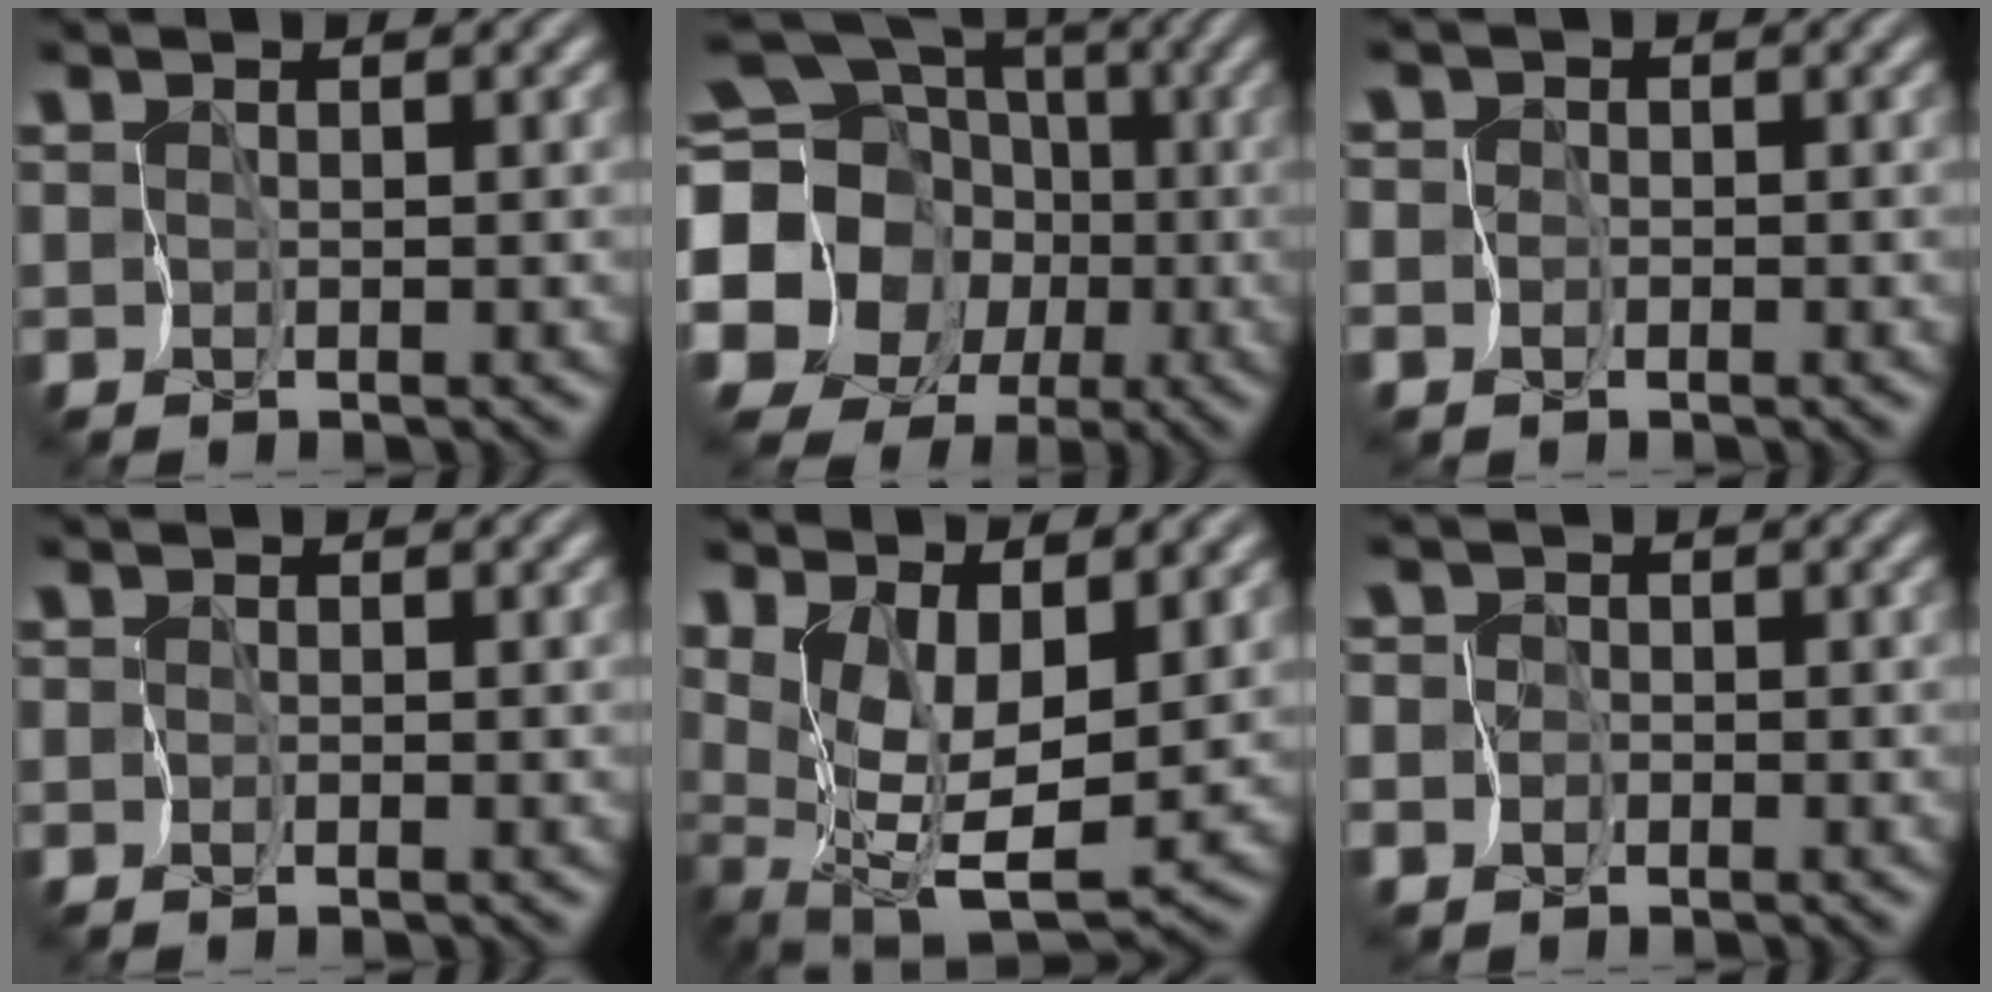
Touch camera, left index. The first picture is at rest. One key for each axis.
{"total": 21.7, "fx": -2.8, "fy": 20.0, "fz": 8.0, "tx": -0.169, "ty": 0.005, "tz": -0.106}
{"total": 2.2, "fx": -0.6, "fy": 2.1, "fz": 0.1, "tx": 0.013, "ty": 0.009, "tz": -0.030}
{"total": 0.0}
{"total": 6.8, "fx": 2.3, "fy": 2.8, "fz": 5.8, "tx": -0.111, "ty": -0.012, "tz": 0.050}
{"total": 3.1, "fx": -0.9, "fy": 2.9, "fz": 0.2, "tx": 0.013, "ty": 0.009, "tz": -0.043}